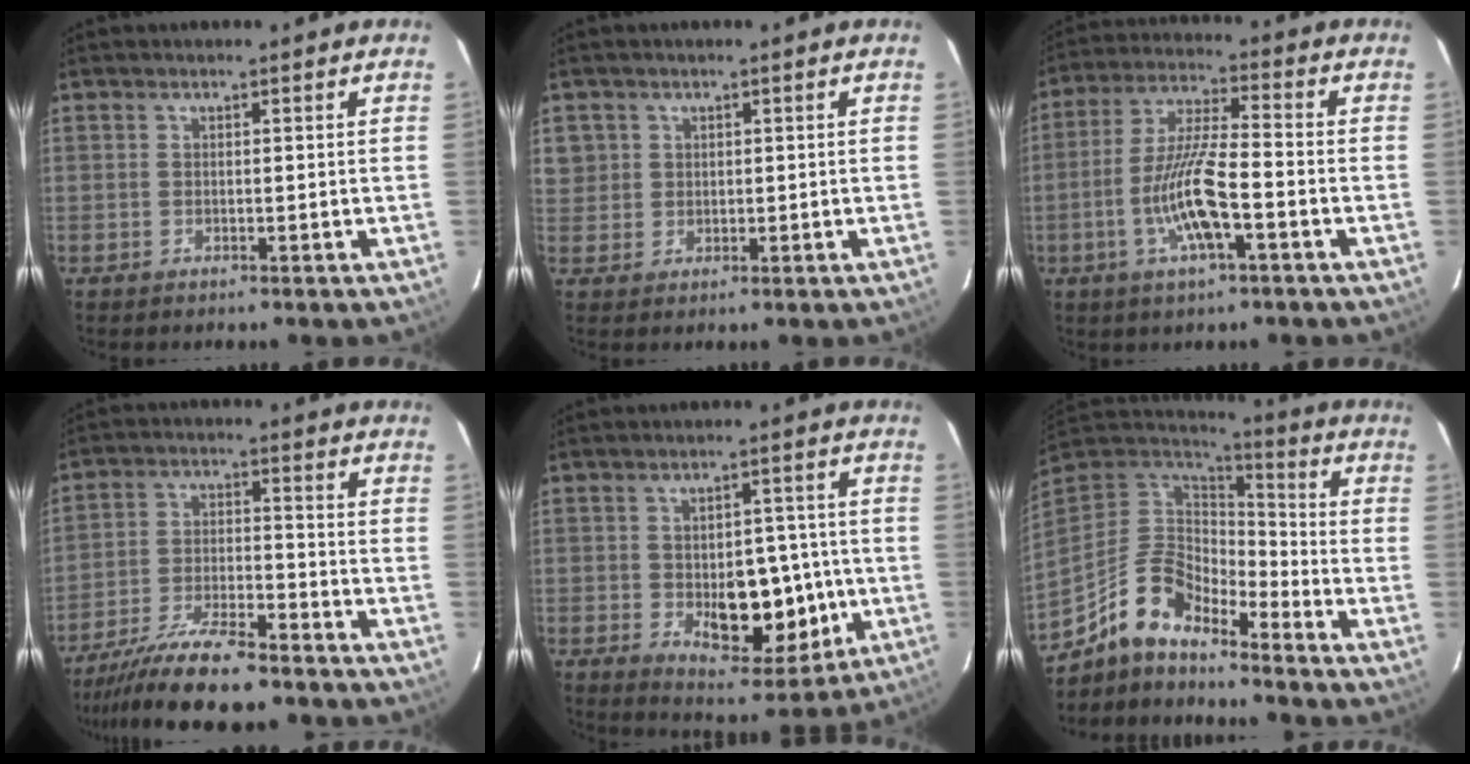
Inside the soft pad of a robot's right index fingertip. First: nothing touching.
{"total": 3.3, "force": [1.3, 3.0, 0.0], "torque": [0.013, 0.003, 0.024]}
{"total": 11.1, "force": [-3.6, 1.7, 10.4], "torque": [-0.205, 0.000, -0.068]}
{"total": 11.8, "force": [-10.2, 1.5, 5.6], "torque": [-0.094, -0.008, -0.178]}
{"total": 11.9, "force": [-2.2, 6.1, 9.9], "torque": [-0.130, 0.005, -0.017]}
{"total": 11.3, "force": [-9.5, 4.0, 4.7], "torque": [-0.100, 0.036, -0.180]}